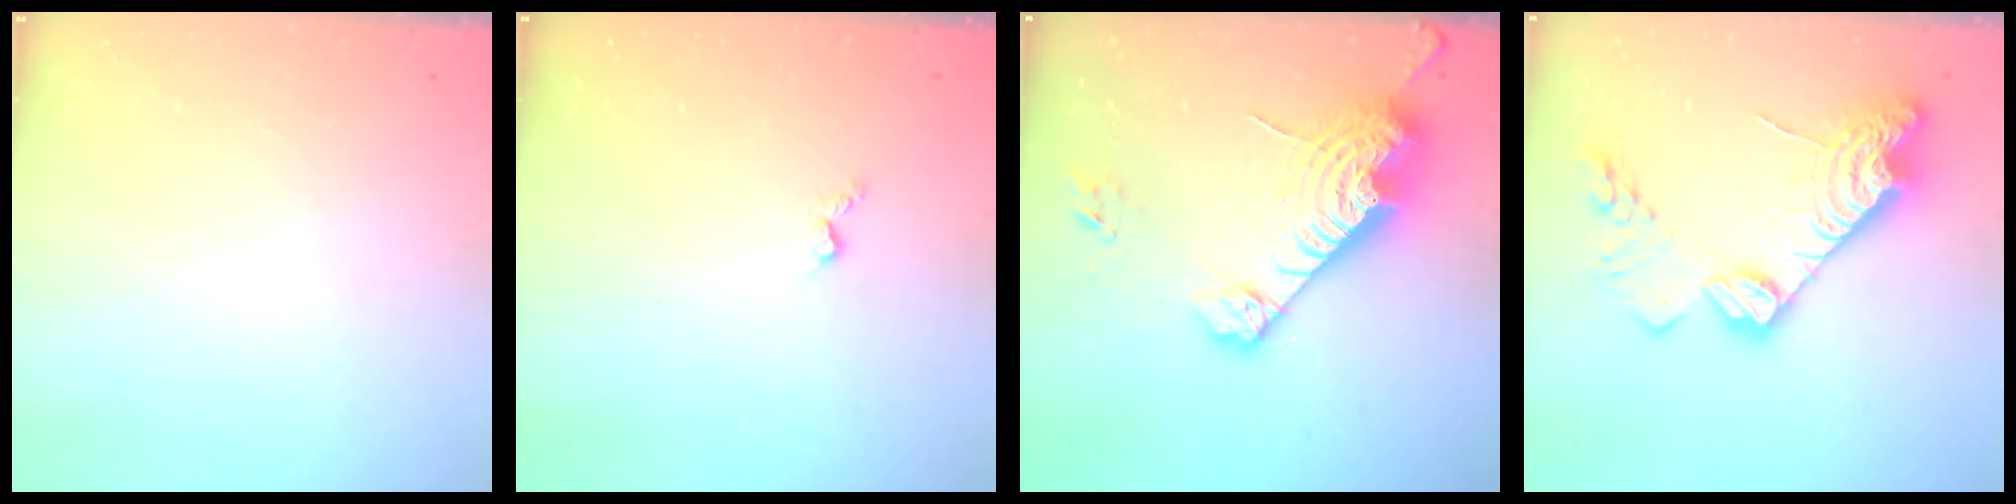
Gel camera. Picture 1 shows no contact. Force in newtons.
{"total": 2.9, "press": 2.9, "slide": 0.5}
{"total": 19.7, "press": 19.7, "slide": 1.8}
{"total": 19.7, "press": 19.6, "slide": 1.7}